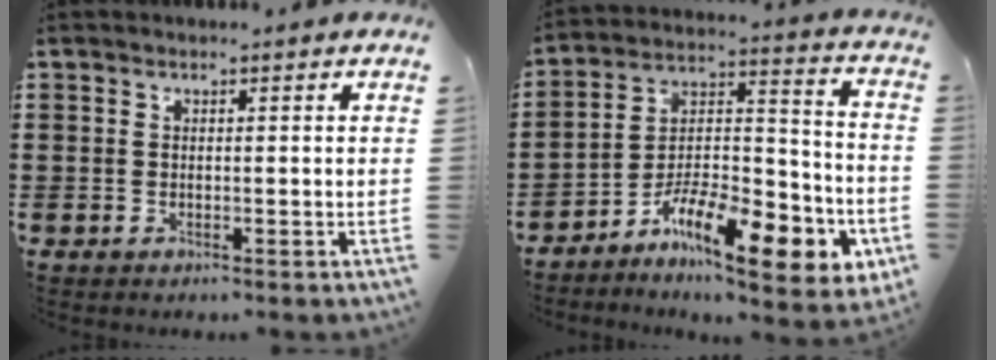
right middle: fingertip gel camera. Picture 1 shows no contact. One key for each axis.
{"total": 13.2, "fx": -8.4, "fy": 3.9, "fz": 9.4, "tx": -0.162, "ty": 0.012, "tz": -0.151}